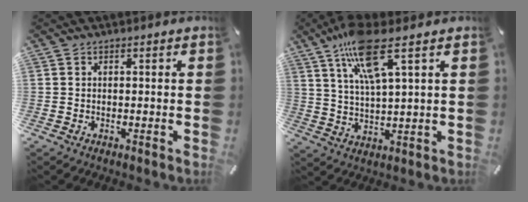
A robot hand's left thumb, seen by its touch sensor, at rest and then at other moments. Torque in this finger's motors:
{"motor_torque": [0.31, 0.25, 1.35, -1.42, 0.45]}